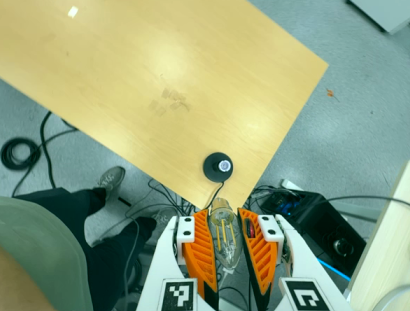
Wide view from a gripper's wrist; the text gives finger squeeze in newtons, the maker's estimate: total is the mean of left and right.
{"total": 21.8, "left": 23.2, "right": 20.3}